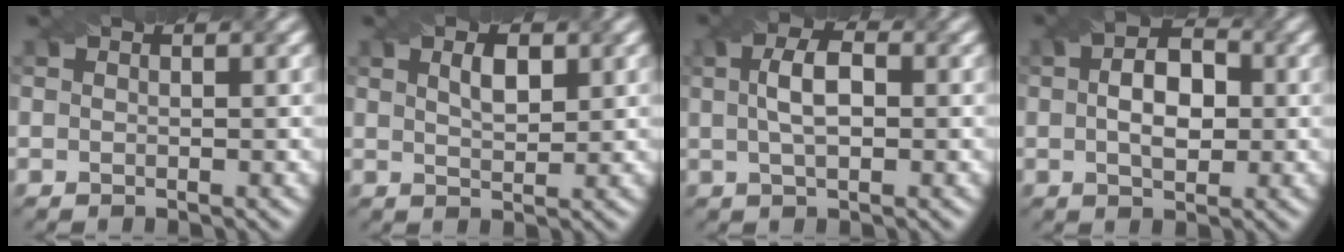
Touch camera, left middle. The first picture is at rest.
{"total": 1.1, "force": [0.3, 0.6, 0.9], "torque": [-0.012, 0.003, 0.023]}
{"total": 2.6, "force": [-0.2, 1.3, 2.3], "torque": [-0.041, 0.008, 0.008]}
{"total": 4.3, "force": [-0.3, 2.9, 3.2], "torque": [-0.039, 0.011, 0.003]}